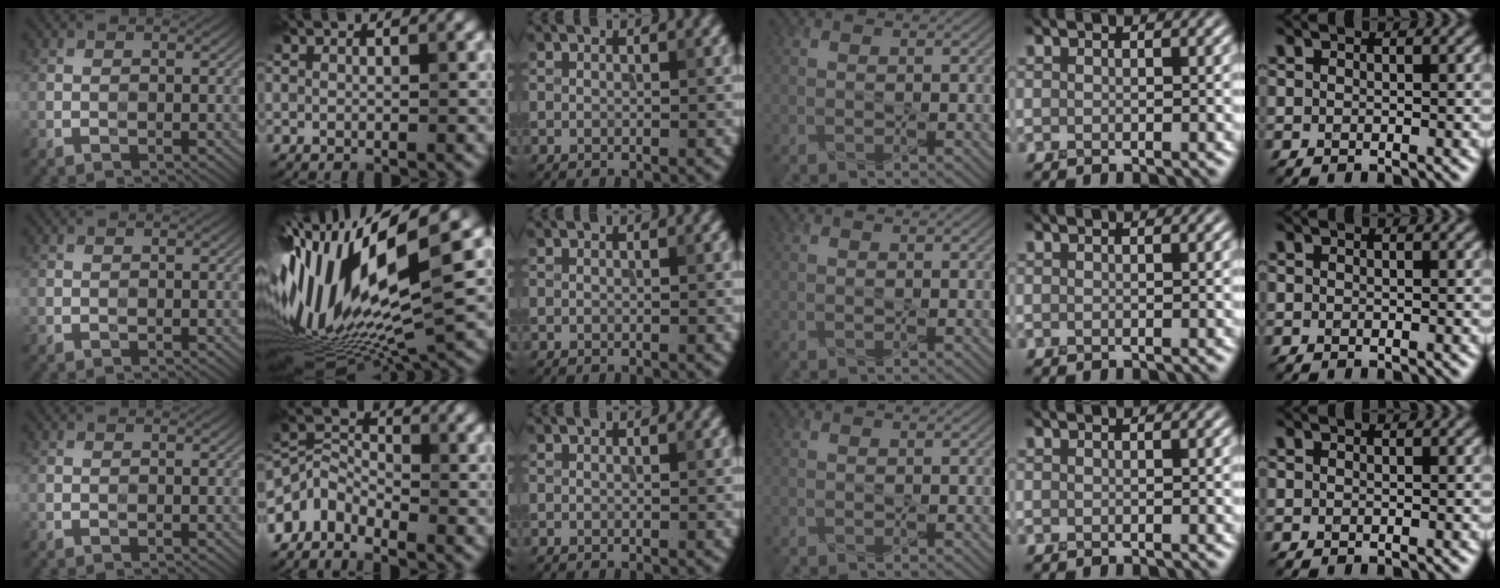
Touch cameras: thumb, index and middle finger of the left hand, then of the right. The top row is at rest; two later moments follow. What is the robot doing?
{"motion": "press", "object": "sticky note"}